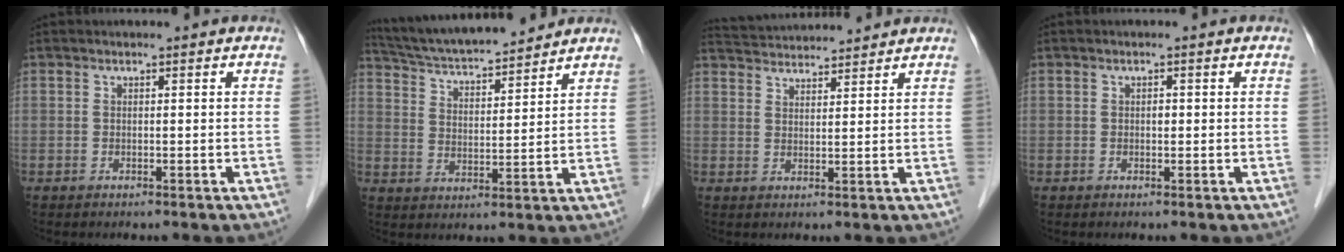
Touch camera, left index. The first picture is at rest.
{"total": 14.6, "force": [13.5, 1.5, 5.5], "torque": [-0.102, 0.015, 0.224]}
{"total": 8.6, "force": [8.5, 0.4, 1.7], "torque": [-0.038, 0.031, 0.131]}
{"total": 0.7, "force": [-0.1, 0.4, 0.5], "torque": [-0.007, -0.002, -0.004]}